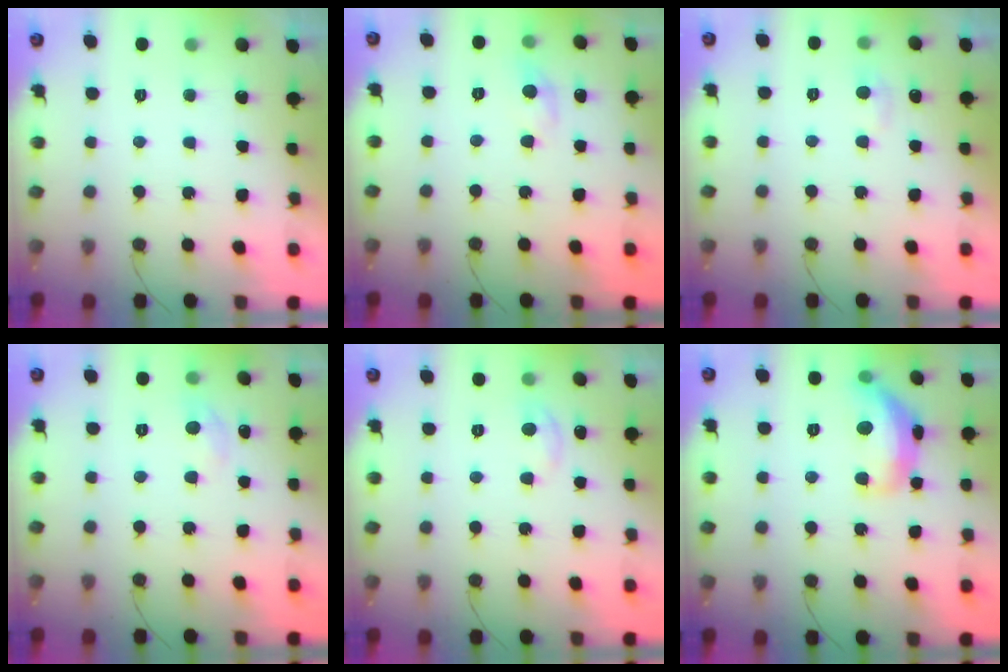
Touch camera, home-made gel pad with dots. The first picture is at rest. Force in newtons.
{"total": 3.0, "press": 3.0, "slide": 0.4}
{"total": 5.3, "press": 5.3, "slide": 0.7}
{"total": 5.6, "press": 5.5, "slide": 0.8}
{"total": 3.6, "press": 3.6, "slide": 0.5}
{"total": 14.0, "press": 14.0, "slide": 0.8}